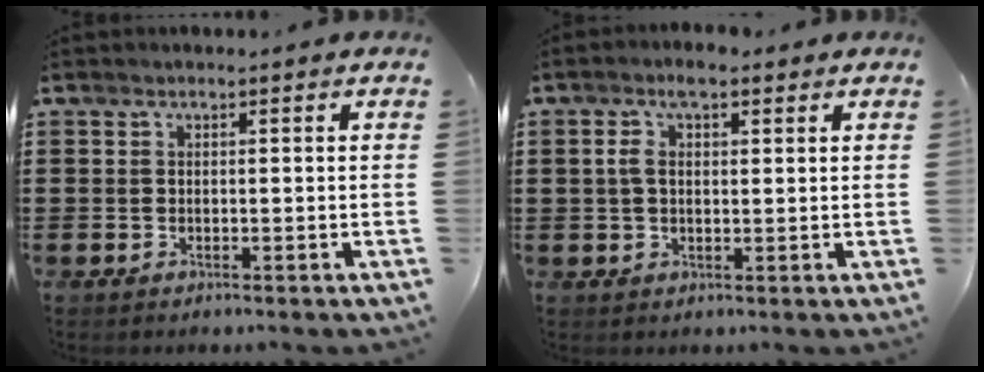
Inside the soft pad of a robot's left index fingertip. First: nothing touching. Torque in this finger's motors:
{"motor_torque": [1.26, -0.88, 0.40, 0.15]}